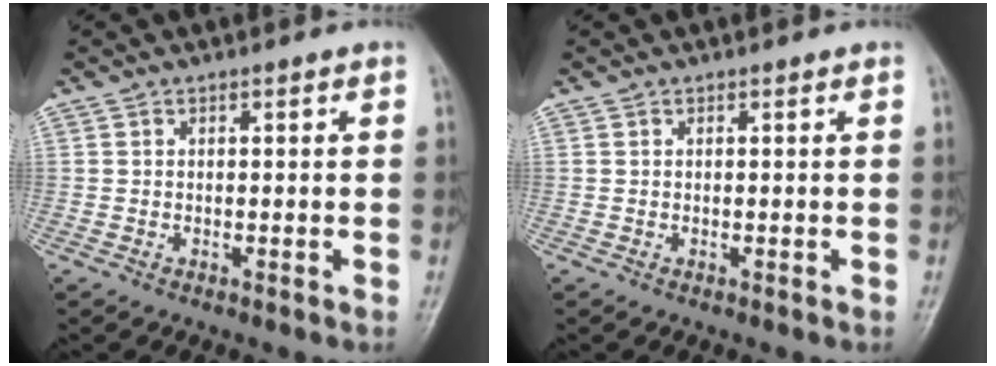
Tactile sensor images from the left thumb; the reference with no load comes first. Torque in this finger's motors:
{"motor_torque": [0.01, 0.01, 0.02, -0.05, 0.00]}